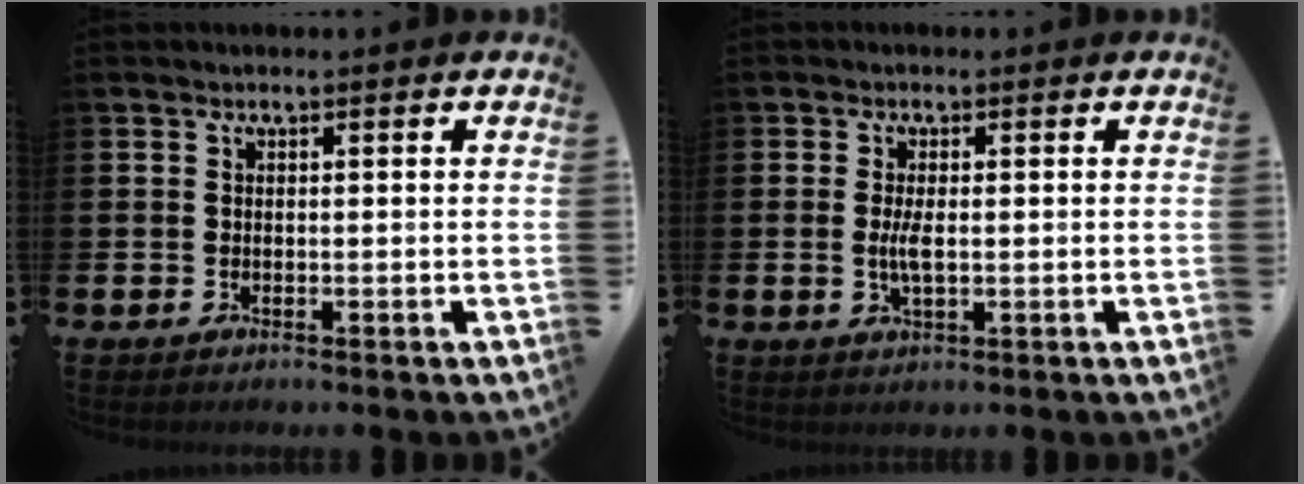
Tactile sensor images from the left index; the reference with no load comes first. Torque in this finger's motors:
{"motor_torque": [0.35, -0.26, 0.11, 0.08]}